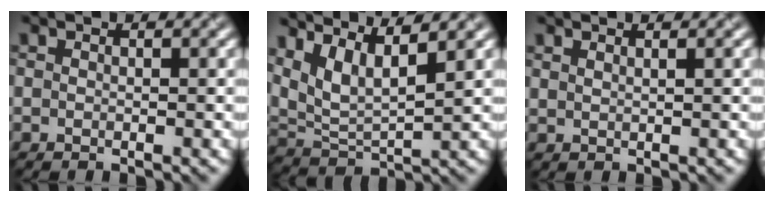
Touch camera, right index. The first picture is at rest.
{"total": 5.4, "force": [3.5, 1.8, 3.7], "torque": [-0.088, 0.001, 0.072]}
{"total": 0.9, "force": [0.9, 0.1, 0.2], "torque": [-0.005, 0.001, 0.013]}